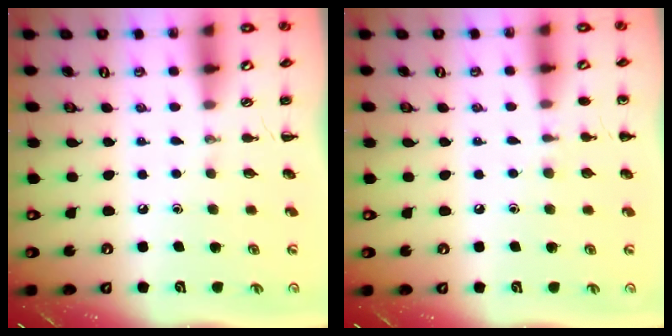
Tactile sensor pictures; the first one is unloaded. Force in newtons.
{"total": 4.9, "press": 4.7, "slide": 1.5}